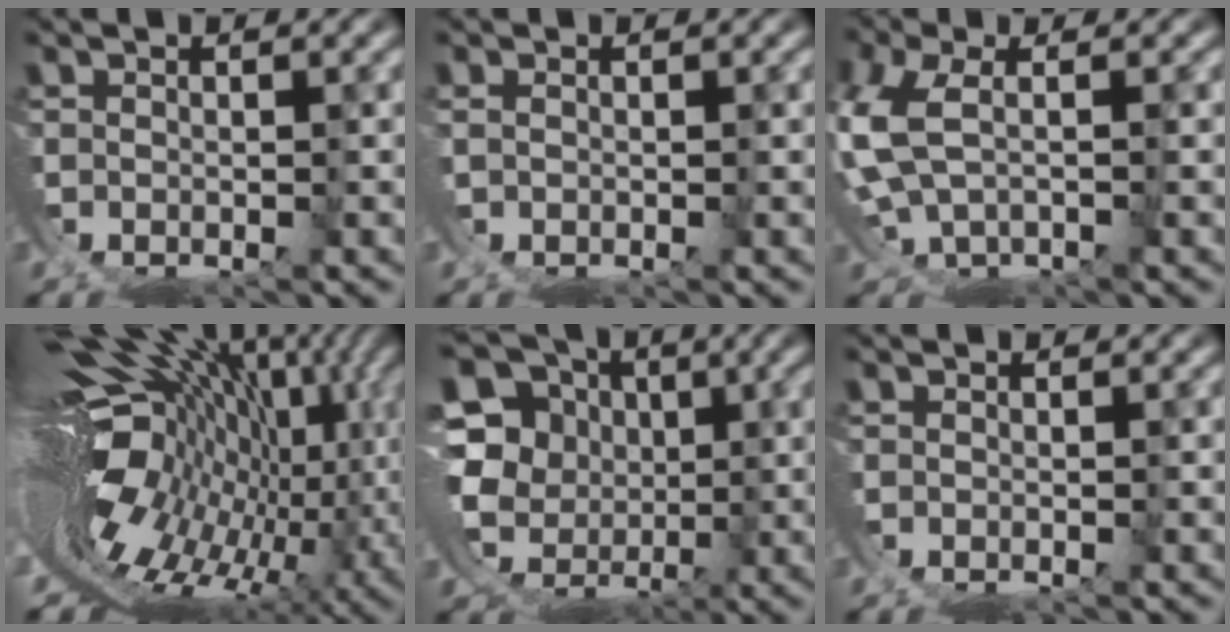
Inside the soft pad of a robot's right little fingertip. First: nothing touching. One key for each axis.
{"total": 0.8, "fx": 0.4, "fy": -0.7, "fz": 0.0, "tx": 0.005, "ty": 0.002, "tz": 0.012}
{"total": 3.3, "fx": 0.4, "fy": 1.3, "fz": 3.0, "tx": -0.087, "ty": -0.009, "tz": 0.023}
{"total": 22.4, "fx": 0.2, "fy": 14.6, "fz": 17.0, "tx": -0.258, "ty": -0.039, "tz": 0.015}
{"total": 17.1, "fx": 1.8, "fy": 14.0, "fz": 9.5, "tx": -0.195, "ty": -0.037, "tz": 0.029}
{"total": 0.0}